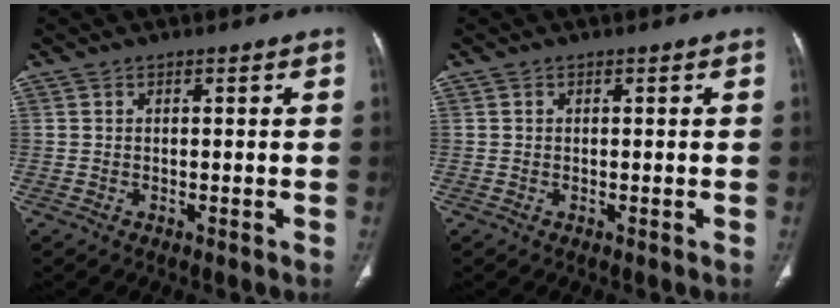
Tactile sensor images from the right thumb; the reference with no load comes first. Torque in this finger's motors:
{"motor_torque": [-0.40, 0.10, -0.42, 0.09, 0.04]}